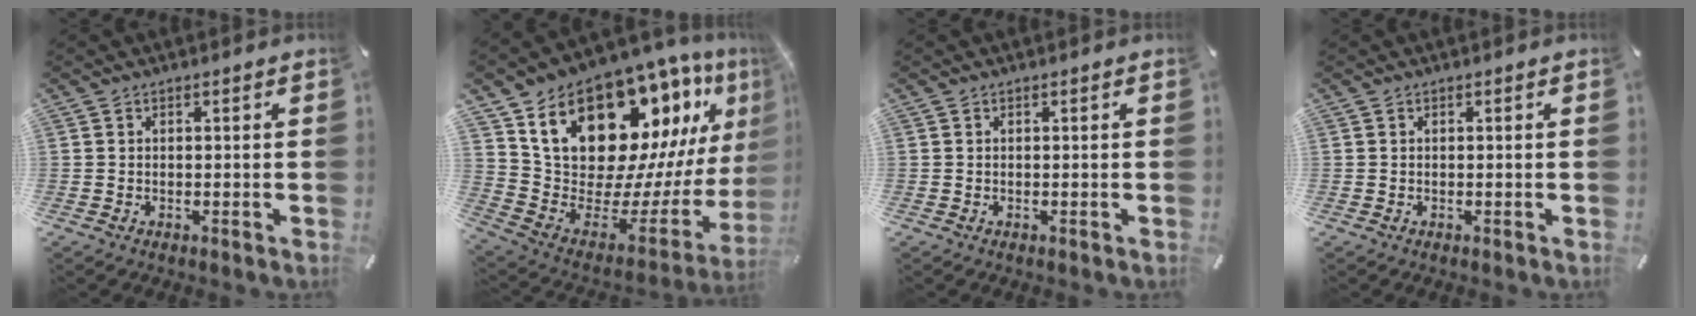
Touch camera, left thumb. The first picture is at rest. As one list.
[{"total": 24.7, "force": [14.1, 13.9, 14.7], "torque": [-0.247, -0.119, 0.267]}, {"total": 0.0}, {"total": 0.0}]